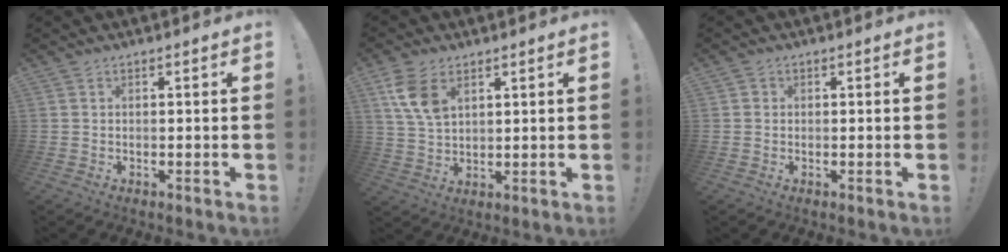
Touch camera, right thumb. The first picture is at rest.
{"total": 9.2, "force": [4.3, 5.4, 6.1], "torque": [-0.116, -0.008, 0.085]}
{"total": 0.8, "force": [0.2, 0.7, 0.1], "torque": [0.005, 0.000, 0.002]}